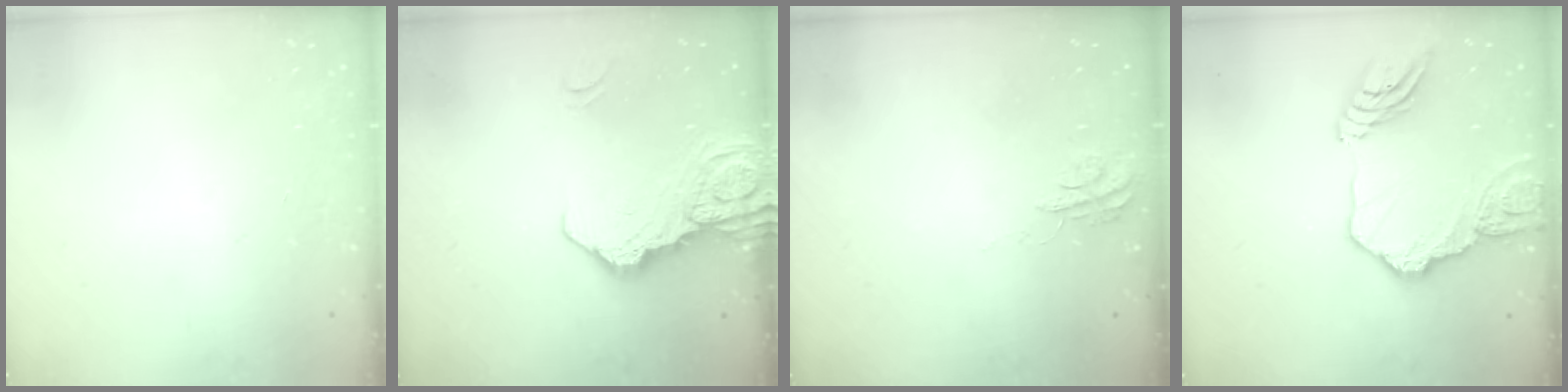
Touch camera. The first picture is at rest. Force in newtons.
{"total": 15.8, "press": 15.7, "slide": 2.0}
{"total": 5.3, "press": 5.3, "slide": 0.3}
{"total": 17.3, "press": 17.2, "slide": 1.8}